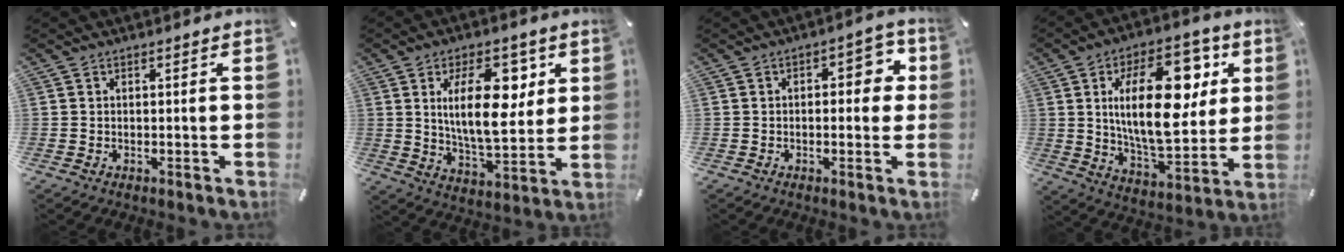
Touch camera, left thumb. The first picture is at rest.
{"total": 17.2, "force": [5.0, 8.6, 14.1], "torque": [-0.234, -0.004, 0.078]}
{"total": 7.0, "force": [0.4, 4.0, 5.8], "torque": [-0.063, 0.000, -0.004]}
{"total": 23.5, "force": [5.5, 12.2, 19.3], "torque": [-0.317, -0.006, 0.080]}